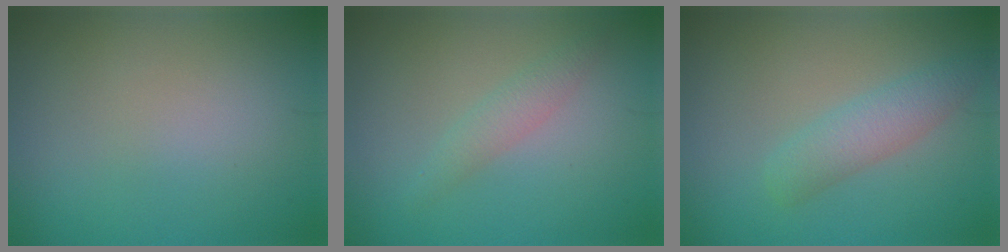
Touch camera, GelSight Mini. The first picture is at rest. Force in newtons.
{"total": 1.6, "press": 1.6, "slide": 0.2}
{"total": 2.9, "press": 2.9, "slide": 0.1}